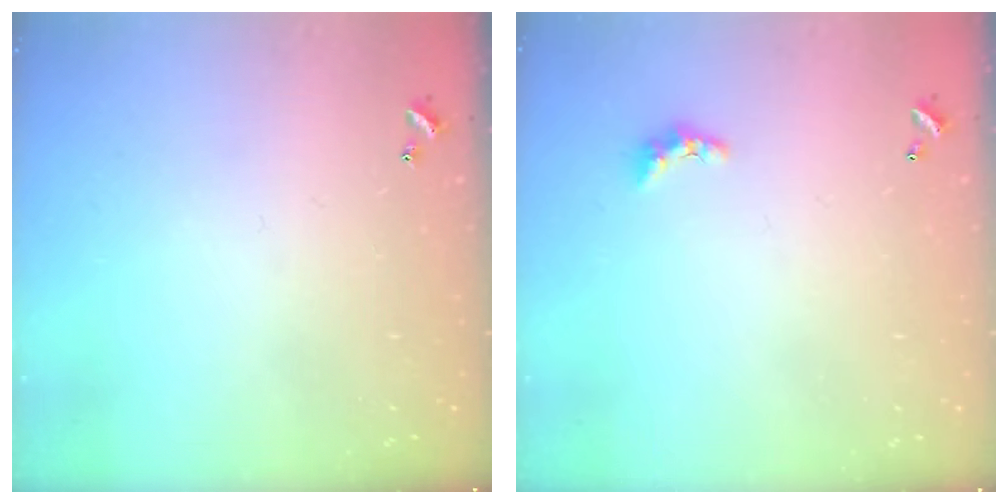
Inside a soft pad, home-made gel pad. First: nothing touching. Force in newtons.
{"total": 2.7, "press": 2.7, "slide": 0.6}